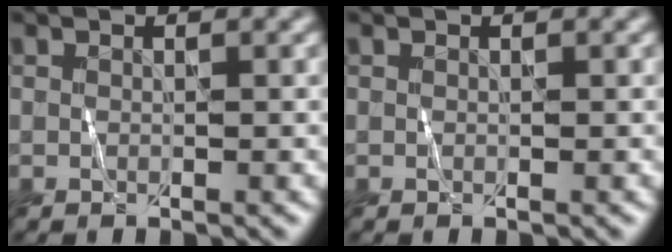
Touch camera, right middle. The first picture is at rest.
{"total": 0.0}